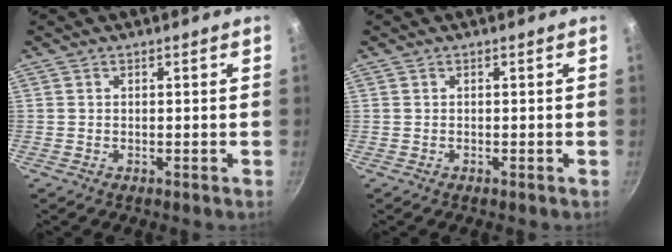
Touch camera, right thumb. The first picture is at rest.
{"total": 0.0}